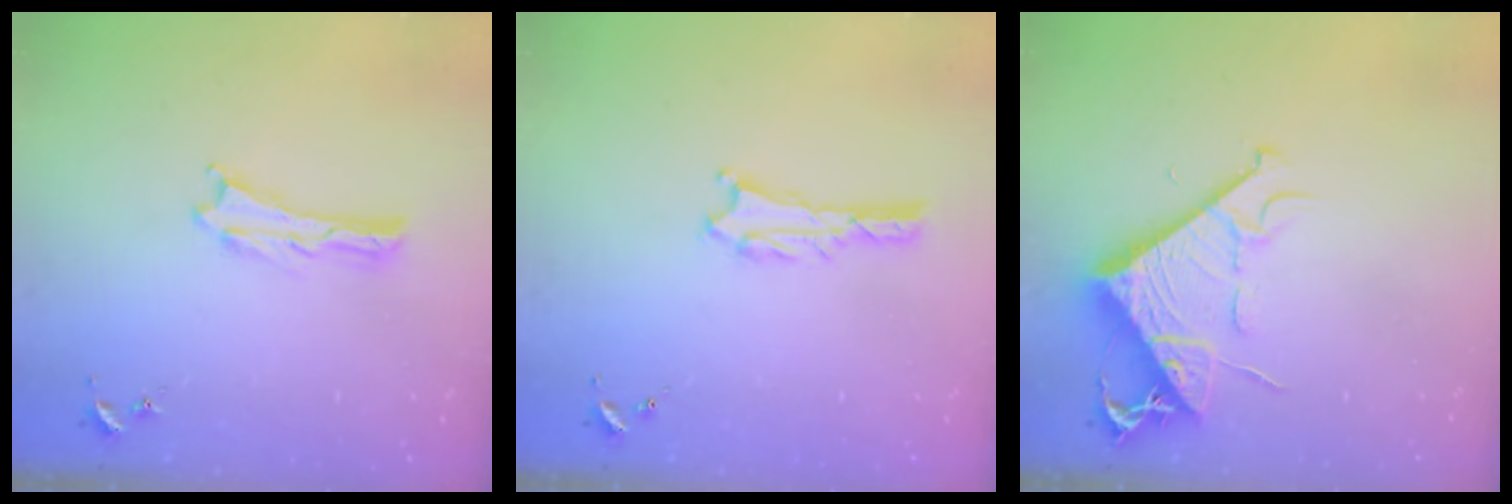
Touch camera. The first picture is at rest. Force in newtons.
{"total": 1.3, "press": 1.3, "slide": 0.3}
{"total": 8.4, "press": 8.3, "slide": 1.1}